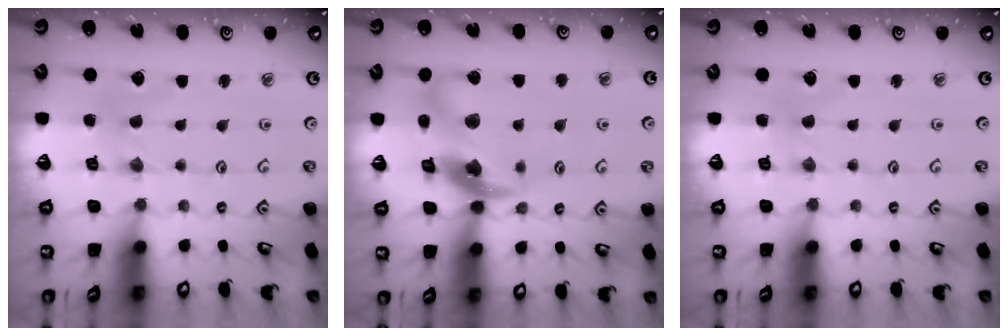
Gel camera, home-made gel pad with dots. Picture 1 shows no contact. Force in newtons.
{"total": 14.2, "press": 14.0, "slide": 2.0}
{"total": 0.8, "press": 0.8, "slide": 0.2}